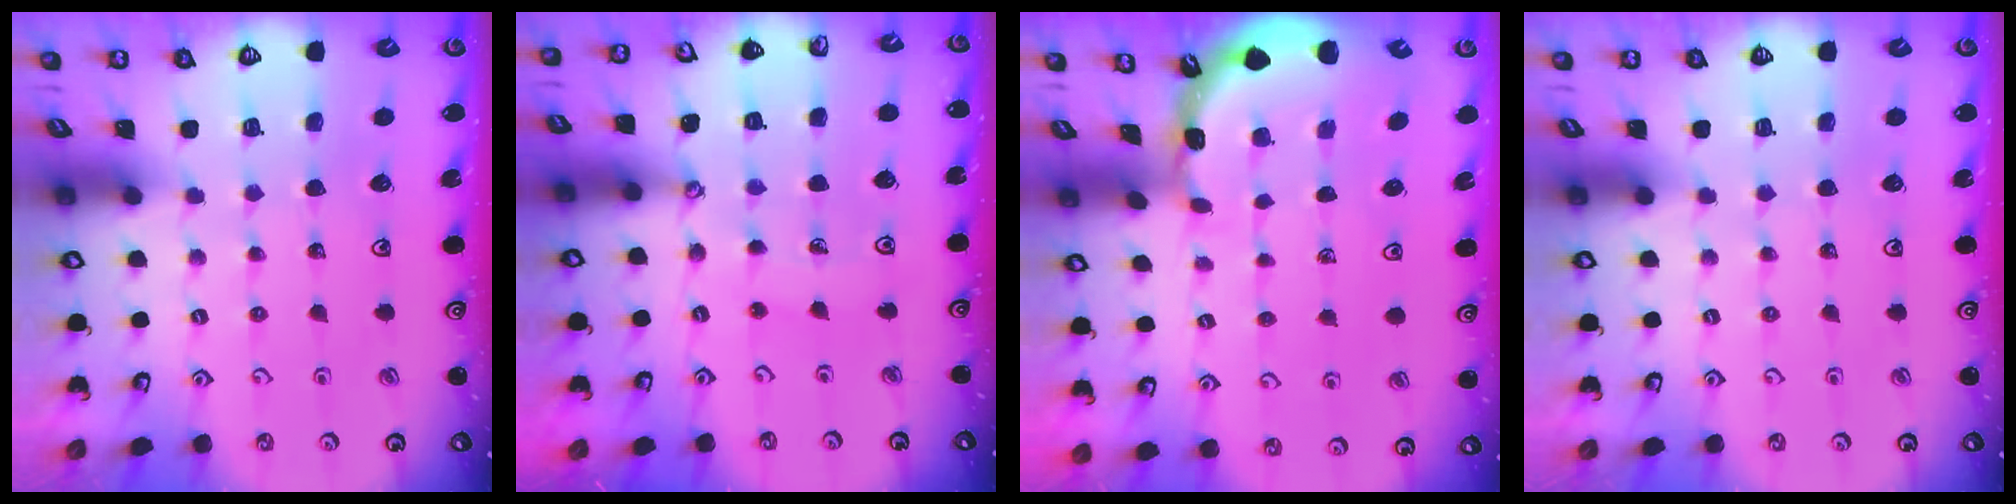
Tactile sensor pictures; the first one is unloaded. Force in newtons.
{"total": 9.3, "press": 9.1, "slide": 1.8}
{"total": 1.6, "press": 1.5, "slide": 0.3}
{"total": 0.0}